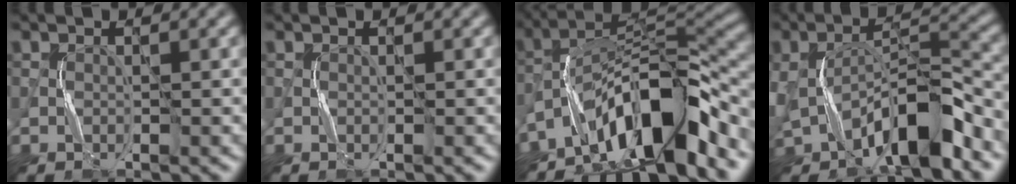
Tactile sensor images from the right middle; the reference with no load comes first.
{"total": 0.0}
{"total": 10.8, "force": [-6.7, 3.2, 7.7], "torque": [-0.112, 0.018, -0.127]}
{"total": 8.7, "force": [-3.5, 4.0, 6.9], "torque": [-0.121, 0.007, -0.070]}